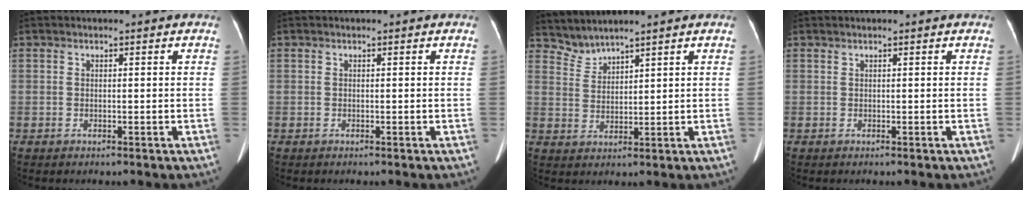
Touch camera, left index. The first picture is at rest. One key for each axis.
{"total": 0.0}
{"total": 3.2, "fx": 3.2, "fy": -0.3, "fz": -0.5, "tx": 0.002, "ty": 0.005, "tz": 0.074}
{"total": 0.0}